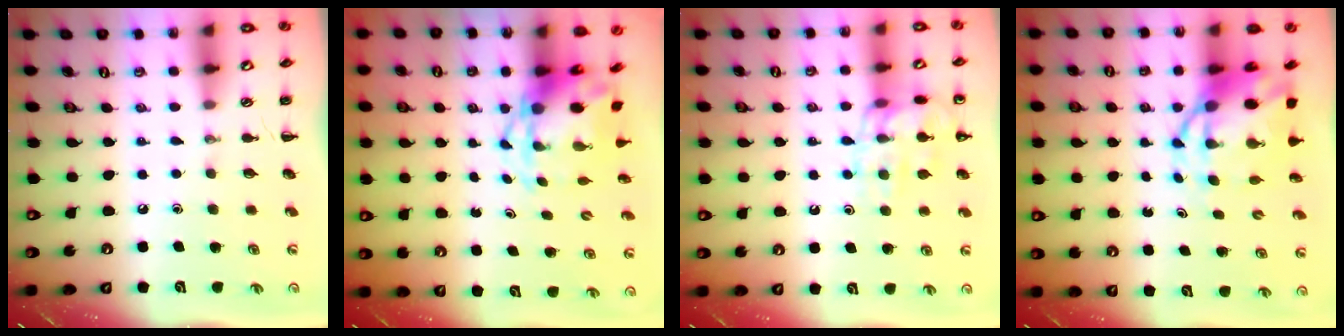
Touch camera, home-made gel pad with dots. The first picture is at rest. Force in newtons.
{"total": 5.0, "press": 4.9, "slide": 1.1}
{"total": 13.1, "press": 13.0, "slide": 1.1}
{"total": 9.5, "press": 9.1, "slide": 2.5}